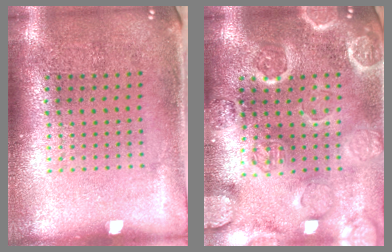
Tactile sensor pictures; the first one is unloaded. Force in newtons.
{"total": 3.3, "press": 3.3, "slide": 0.7}